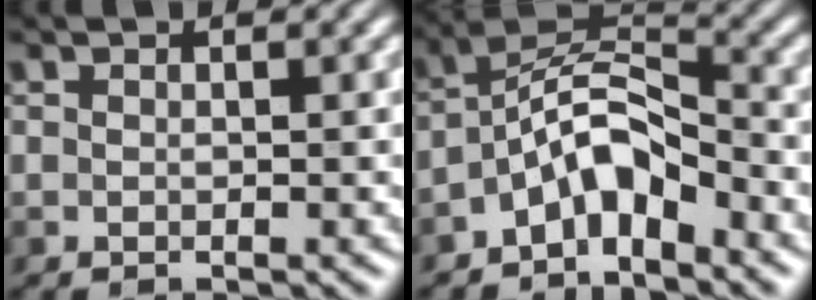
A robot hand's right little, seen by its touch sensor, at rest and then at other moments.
{"total": 4.9, "force": [-3.4, 1.6, 3.1], "torque": [-0.047, 0.020, -0.068]}